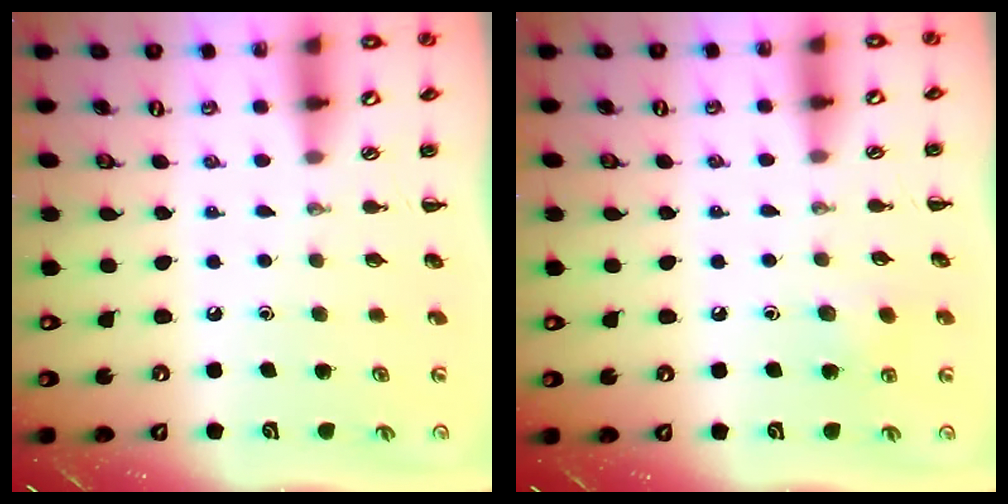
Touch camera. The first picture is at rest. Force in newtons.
{"total": 6.7, "press": 6.5, "slide": 1.5}